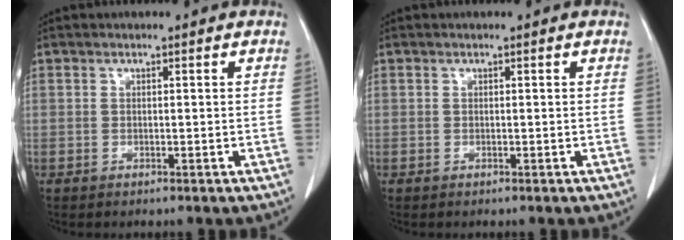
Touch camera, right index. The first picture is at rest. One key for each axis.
{"total": 0.0}